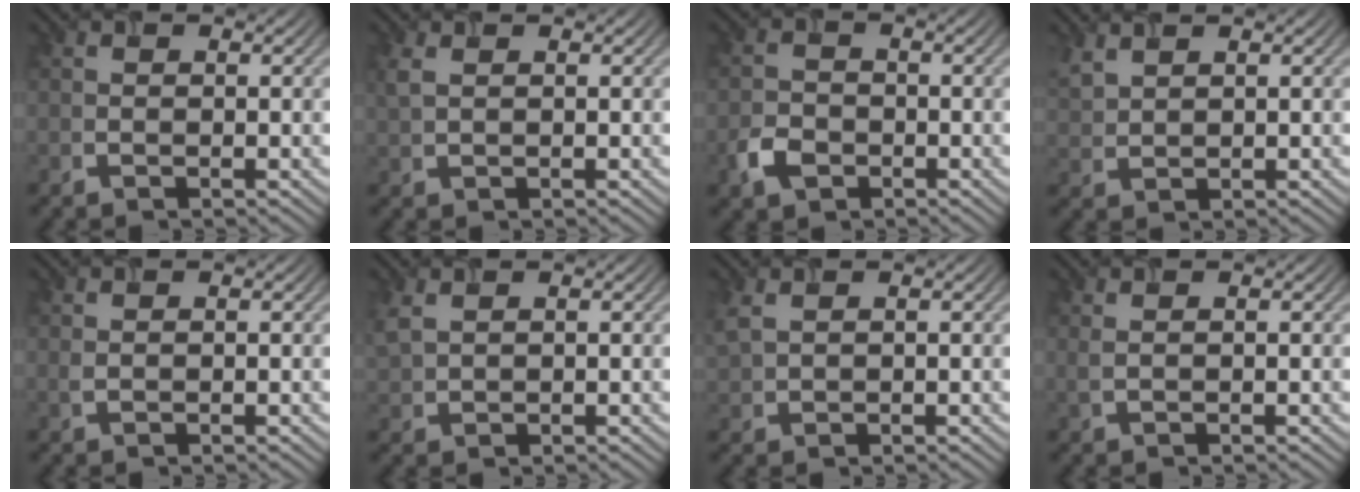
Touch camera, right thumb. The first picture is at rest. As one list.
[{"total": 1.7, "force": [0.8, 0.9, 1.2], "torque": [-0.040, 0.002, 0.019]}, {"total": 3.5, "force": [-1.9, 2.5, 1.6], "torque": [-0.039, -0.005, -0.043]}, {"total": 2.7, "force": [2.1, 1.0, 1.4], "torque": [-0.044, 0.006, 0.052]}, {"total": 0.6, "force": [0.3, 0.2, 0.4], "torque": [-0.015, 0.000, 0.007]}, {"total": 2.8, "force": [1.6, 1.5, 1.8], "torque": [-0.061, 0.006, 0.039]}, {"total": 2.8, "force": [1.5, 1.5, 1.9], "torque": [-0.063, 0.006, 0.036]}, {"total": 1.0, "force": [0.5, 0.2, 0.8], "torque": [-0.021, 0.000, 0.012]}]